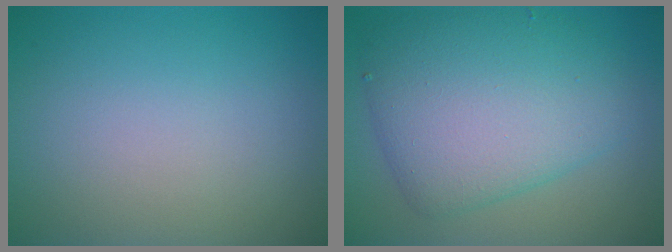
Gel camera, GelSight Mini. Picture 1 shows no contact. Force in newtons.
{"total": 8.0, "press": 8.0, "slide": 0.2}